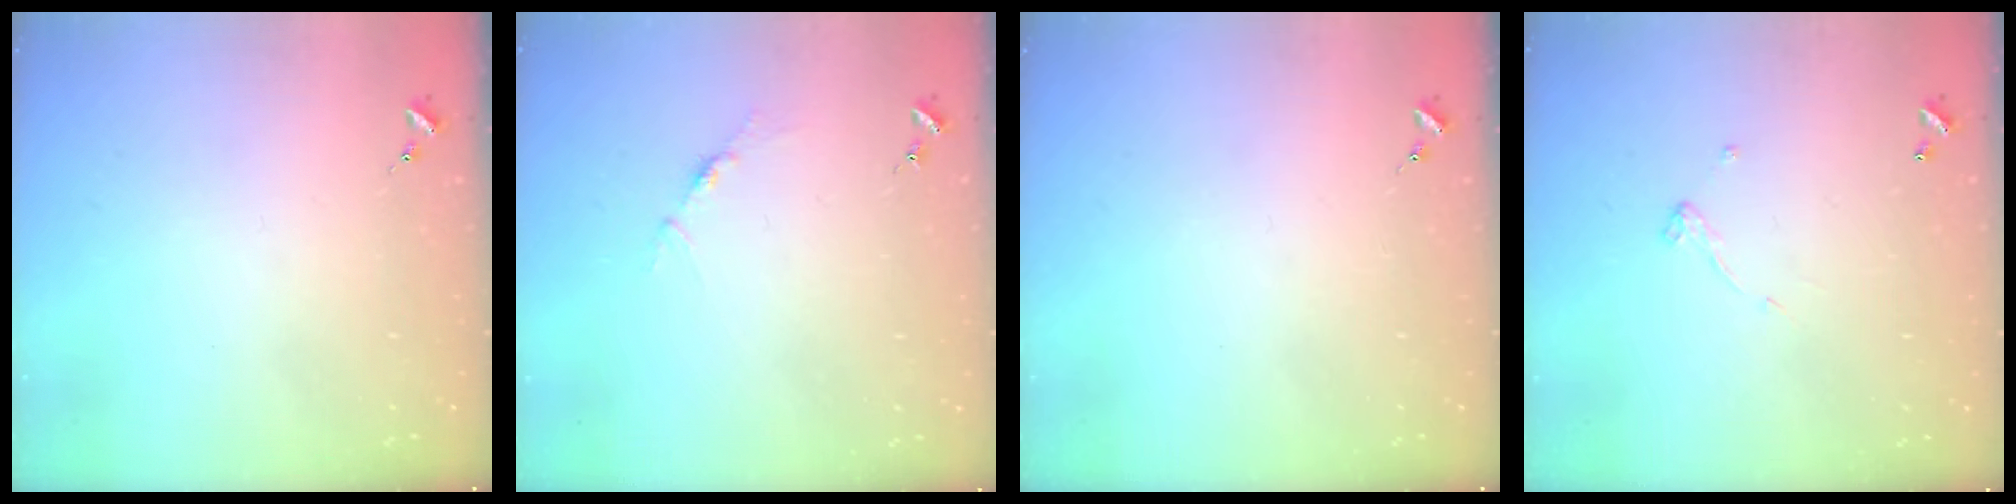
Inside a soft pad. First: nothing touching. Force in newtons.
{"total": 3.5, "press": 3.5, "slide": 0.4}
{"total": 0.0}
{"total": 5.0, "press": 5.0, "slide": 0.4}